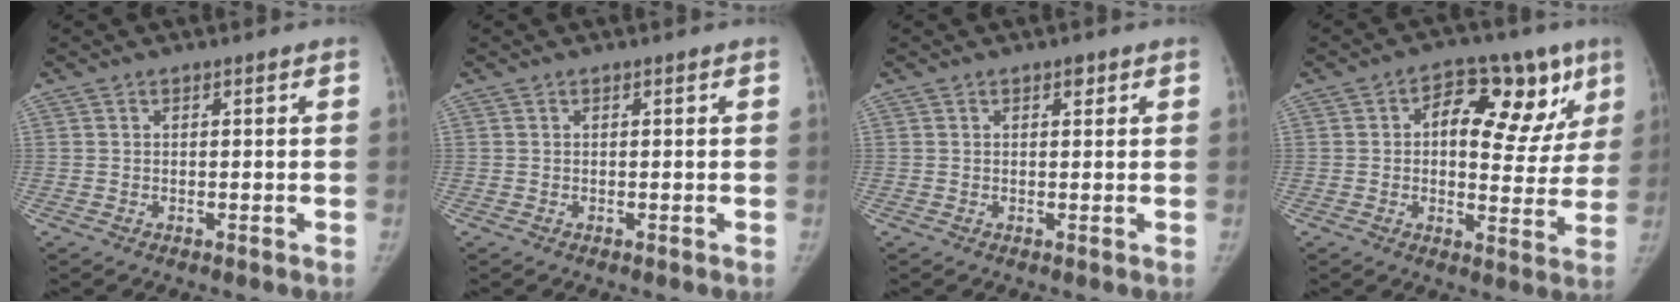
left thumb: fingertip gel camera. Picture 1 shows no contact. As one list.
[{"total": 0.0}, {"total": 1.3, "force": [0.7, 0.7, 0.8], "torque": [-0.004, -0.002, 0.008]}, {"total": 15.9, "force": [6.0, 9.0, 11.7], "torque": [-0.102, 0.002, 0.077]}]